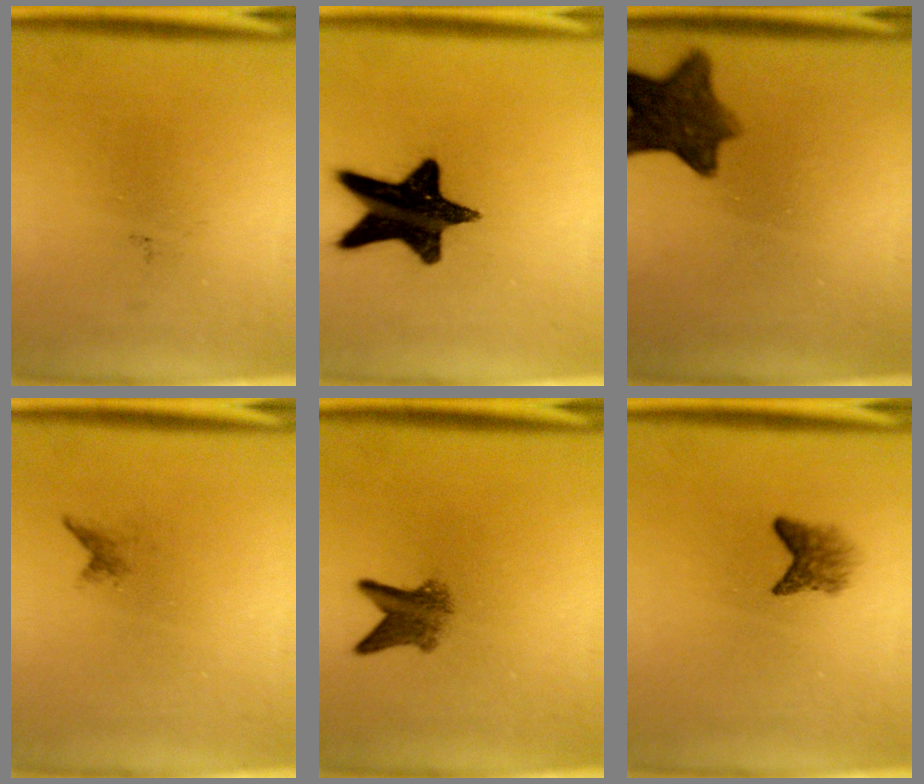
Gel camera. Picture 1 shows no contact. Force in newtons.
{"total": 16.2}
{"total": 9.2}
{"total": 0.7}
{"total": 4.3}
{"total": 2.3}